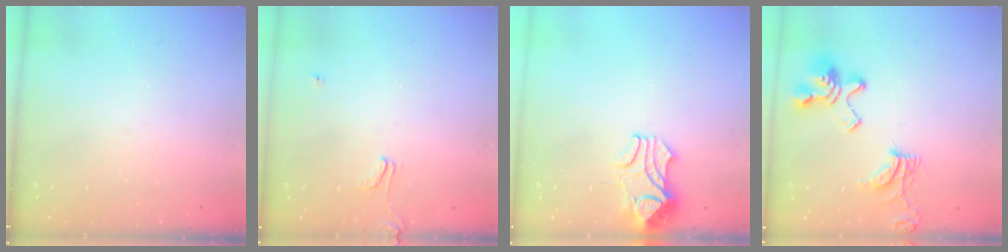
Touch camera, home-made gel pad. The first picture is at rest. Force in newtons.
{"total": 2.2, "press": 2.2, "slide": 0.4}
{"total": 2.0, "press": 1.9, "slide": 0.8}
{"total": 12.4, "press": 12.2, "slide": 2.1}